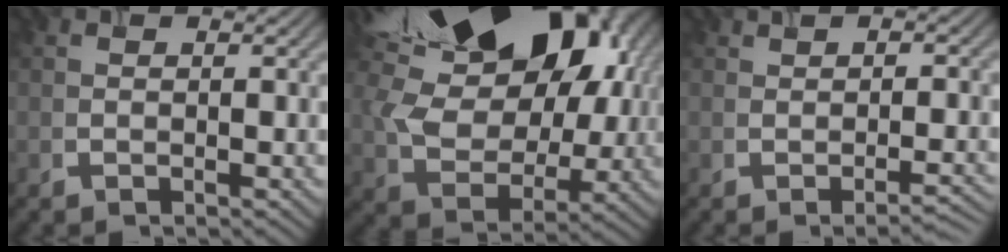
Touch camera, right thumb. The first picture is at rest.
{"total": 20.4, "force": [8.0, 13.4, 13.1], "torque": [-0.231, 0.028, 0.140]}
{"total": 2.4, "force": [-0.8, 0.5, 2.2], "torque": [-0.034, 0.002, -0.007]}